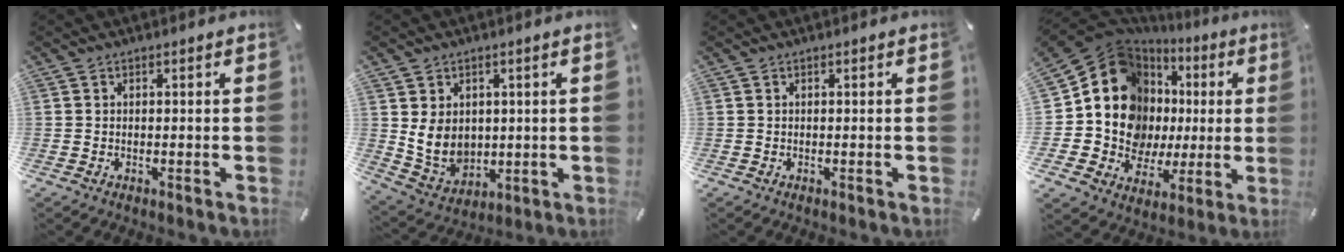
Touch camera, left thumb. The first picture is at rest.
{"total": 8.7, "force": [1.8, 7.4, 4.2], "torque": [-0.094, -0.013, 0.035]}
{"total": 0.0}
{"total": 17.8, "force": [4.1, 14.9, 8.9], "torque": [-0.165, -0.048, 0.091]}